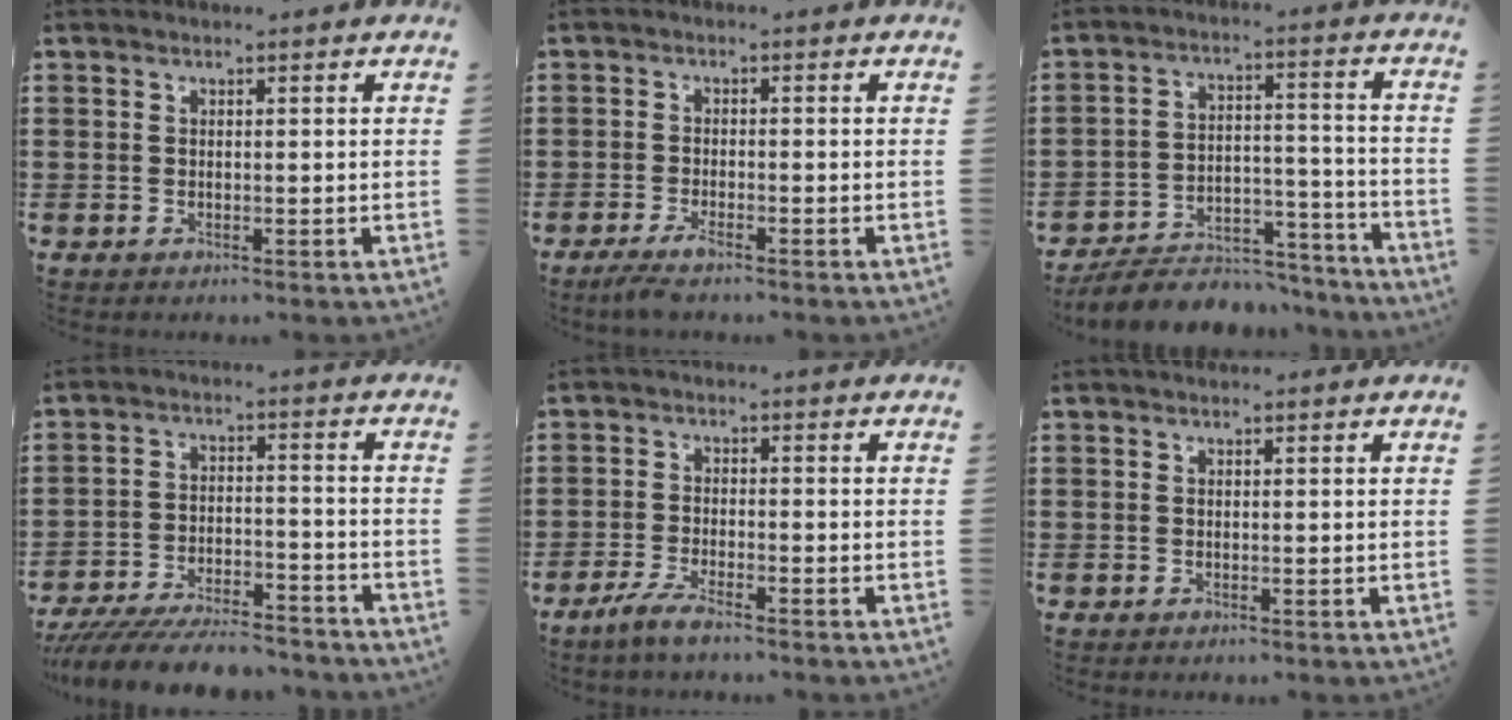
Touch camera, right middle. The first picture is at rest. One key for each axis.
{"total": 2.4, "fx": -1.7, "fy": 0.2, "fz": 1.7, "tx": -0.044, "ty": -0.006, "tz": -0.035}
{"total": 7.4, "fx": -6.9, "fy": 1.9, "fz": 1.8, "tx": -0.036, "ty": 0.018, "tz": -0.134}
{"total": 8.1, "fx": -7.6, "fy": 1.1, "fz": 2.6, "tx": -0.042, "ty": 0.012, "tz": -0.144}
{"total": 3.6, "fx": -2.8, "fy": 0.1, "fz": 2.2, "tx": -0.058, "ty": -0.010, "tz": -0.058}
{"total": 0.0}